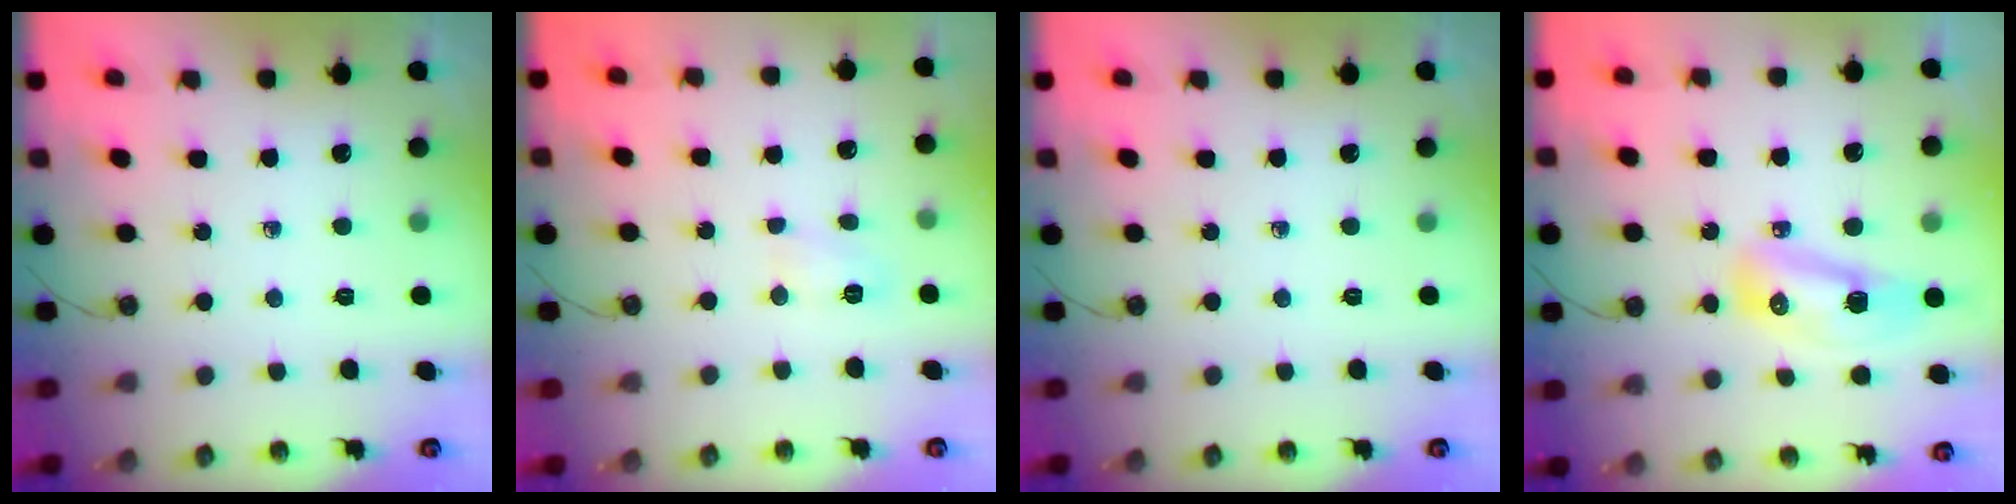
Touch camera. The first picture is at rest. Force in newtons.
{"total": 4.3, "press": 4.2, "slide": 0.6}
{"total": 0.0}
{"total": 8.8, "press": 8.7, "slide": 1.0}